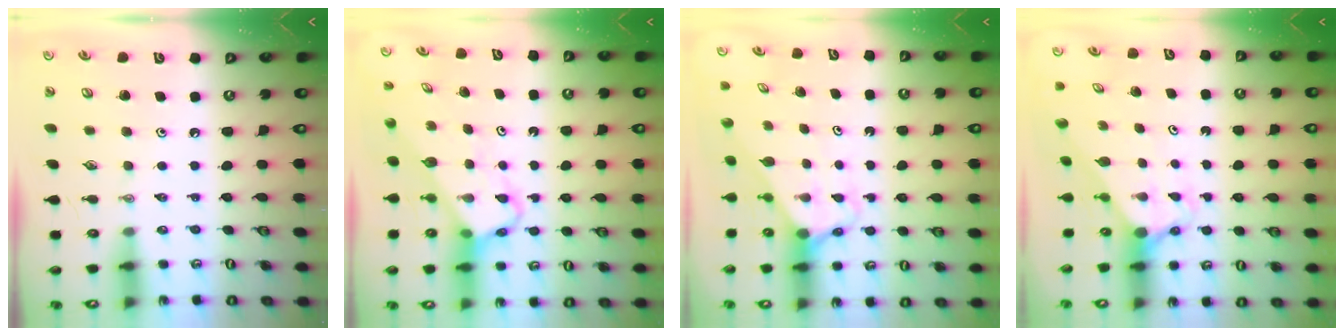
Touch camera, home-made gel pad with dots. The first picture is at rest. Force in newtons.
{"total": 3.9, "press": 3.9, "slide": 0.2}
{"total": 2.8, "press": 2.8, "slide": 0.1}
{"total": 2.5, "press": 2.5, "slide": 0.3}